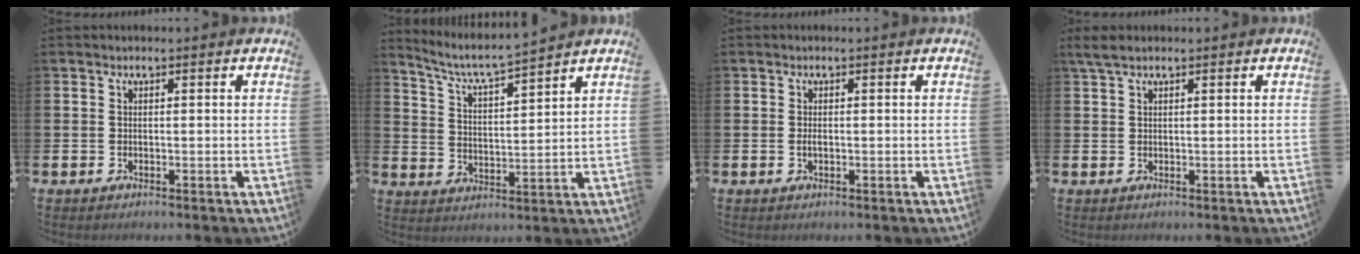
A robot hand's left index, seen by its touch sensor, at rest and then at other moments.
{"total": 5.6, "force": [5.4, 0.2, 1.6], "torque": [-0.060, -0.037, 0.091]}
{"total": 0.8, "force": [-0.1, 0.4, 0.7], "torque": [-0.015, 0.001, -0.003]}
{"total": 2.0, "force": [1.5, 0.6, 1.2], "torque": [-0.024, 0.004, 0.026]}